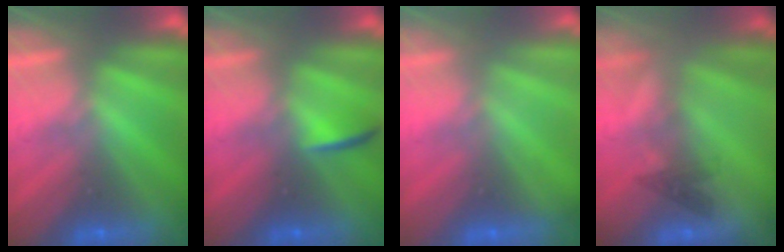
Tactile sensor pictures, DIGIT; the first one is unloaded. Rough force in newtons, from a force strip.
{"total": 1.8}
{"total": 2.1}
{"total": 2.2}